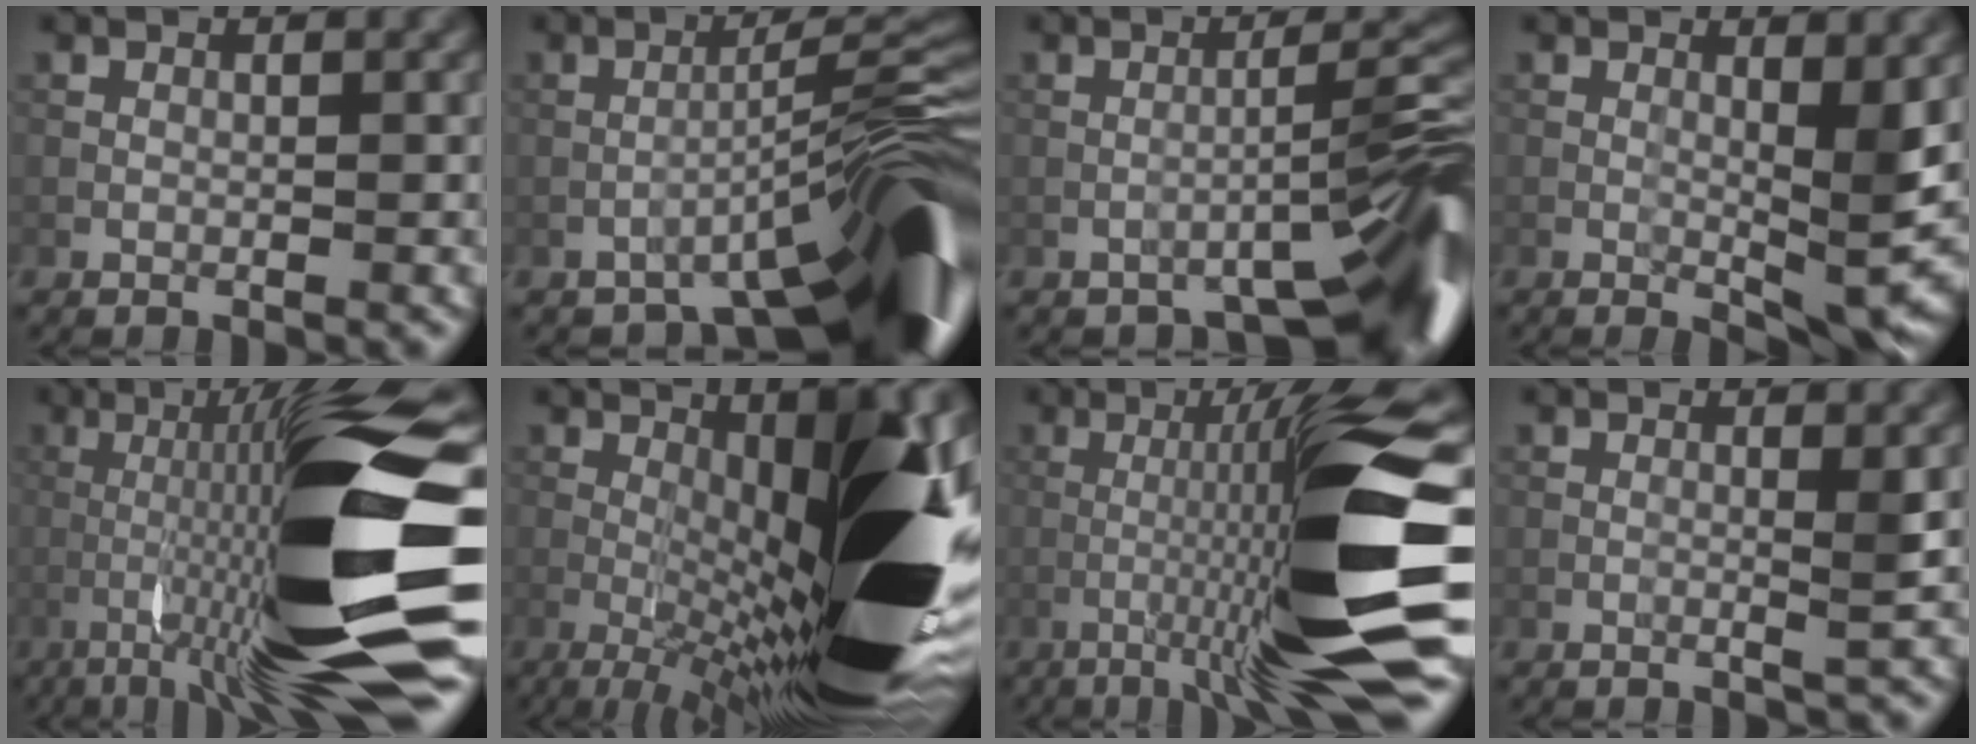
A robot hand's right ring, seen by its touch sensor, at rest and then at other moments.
{"total": 11.0, "force": [-6.7, 2.1, 8.5], "torque": [-0.107, 0.014, -0.107]}
{"total": 9.1, "force": [-4.7, 2.3, 7.4], "torque": [-0.082, 0.010, -0.068]}
{"total": 4.9, "force": [0.8, 1.5, 4.6], "torque": [-0.061, -0.008, 0.015]}
{"total": 17.3, "force": [-4.7, 1.8, 16.5], "torque": [-0.280, 0.022, -0.080]}
{"total": 18.3, "force": [-1.7, 4.6, 17.6], "torque": [-0.245, 0.023, -0.030]}
{"total": 13.4, "force": [-3.5, 0.4, 13.0], "torque": [-0.204, 0.032, -0.053]}
{"total": 1.3, "force": [0.1, 0.1, 1.3], "torque": [-0.020, -0.001, -0.004]}